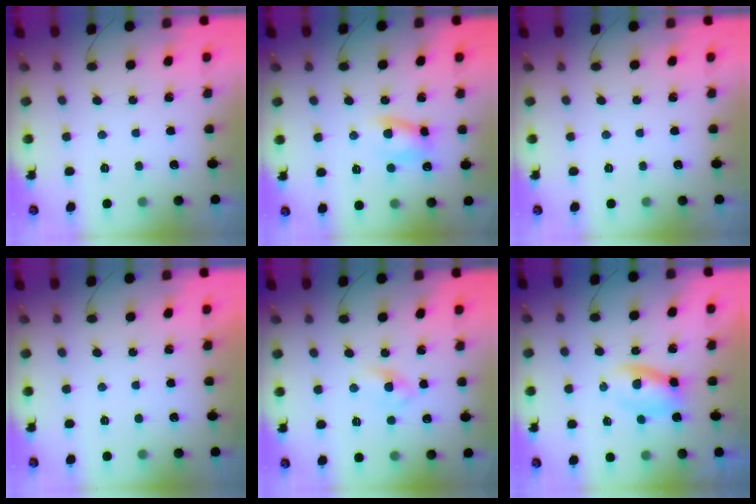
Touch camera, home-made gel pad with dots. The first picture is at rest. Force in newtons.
{"total": 7.0, "press": 6.9, "slide": 1.2}
{"total": 0.0}
{"total": 1.0, "press": 0.9, "slide": 0.2}
{"total": 2.7, "press": 2.5, "slide": 1.1}
{"total": 3.4, "press": 3.1, "slide": 1.2}